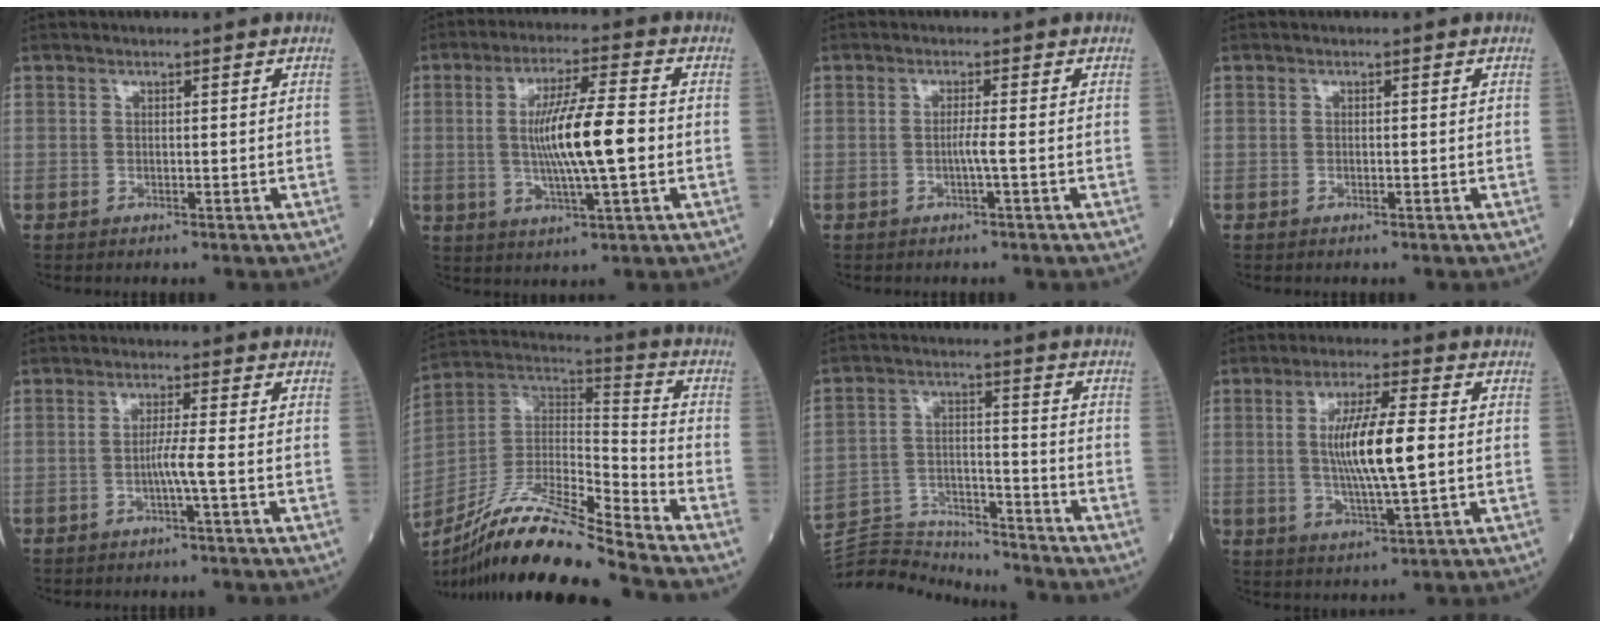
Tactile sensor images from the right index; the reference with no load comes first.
{"total": 10.9, "force": [-0.4, 0.8, 10.9], "torque": [-0.197, 0.000, -0.009]}
{"total": 1.5, "force": [-0.5, -0.5, 1.4], "torque": [-0.024, 0.000, -0.012]}
{"total": 0.0}
{"total": 2.6, "force": [-0.9, -0.7, 2.3], "torque": [-0.042, -0.001, -0.020]}
{"total": 18.7, "force": [-15.3, 0.4, 10.7], "torque": [-0.220, -0.001, -0.284]}
{"total": 13.5, "force": [-13.4, 0.5, 0.5], "torque": [-0.012, 0.025, -0.225]}
{"total": 10.3, "force": [0.4, 1.0, 10.3], "torque": [-0.192, -0.002, 0.008]}